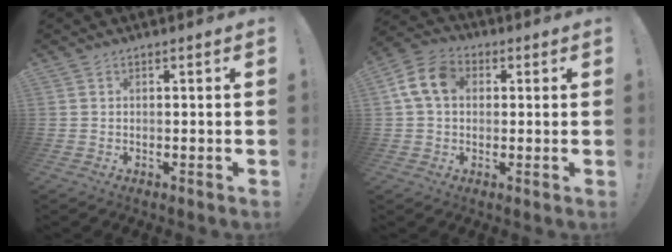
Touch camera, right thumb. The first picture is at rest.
{"total": 10.7, "force": [2.2, 7.8, 7.0], "torque": [-0.135, 0.015, 0.046]}